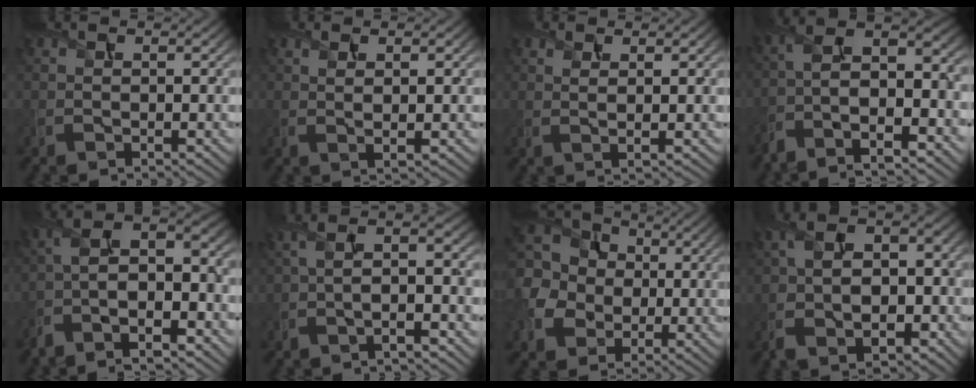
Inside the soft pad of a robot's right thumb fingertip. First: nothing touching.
{"total": 2.2, "force": [0.6, 0.4, 2.1], "torque": [-0.043, 0.003, 0.014]}
{"total": 1.9, "force": [0.9, 0.3, 1.7], "torque": [-0.032, 0.002, 0.014]}
{"total": 12.5, "force": [-6.4, 4.5, 9.8], "torque": [-0.205, -0.009, -0.106]}
{"total": 13.3, "force": [-6.1, 5.6, 10.4], "torque": [-0.221, -0.020, -0.096]}
{"total": 5.8, "force": [-1.9, 1.5, 5.3], "torque": [-0.100, 0.006, -0.041]}
{"total": 12.9, "force": [0.2, 11.0, 6.8], "torque": [-0.212, -0.009, -0.015]}
{"total": 9.8, "force": [-2.1, 5.9, 7.6], "torque": [-0.160, -0.023, -0.031]}